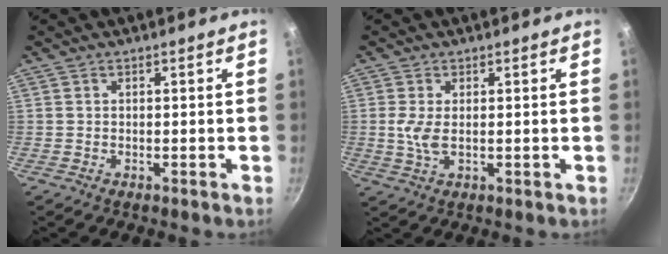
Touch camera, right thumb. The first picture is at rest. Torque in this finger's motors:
{"motor_torque": [-0.44, 0.50, 0.31, -0.07, 0.04]}